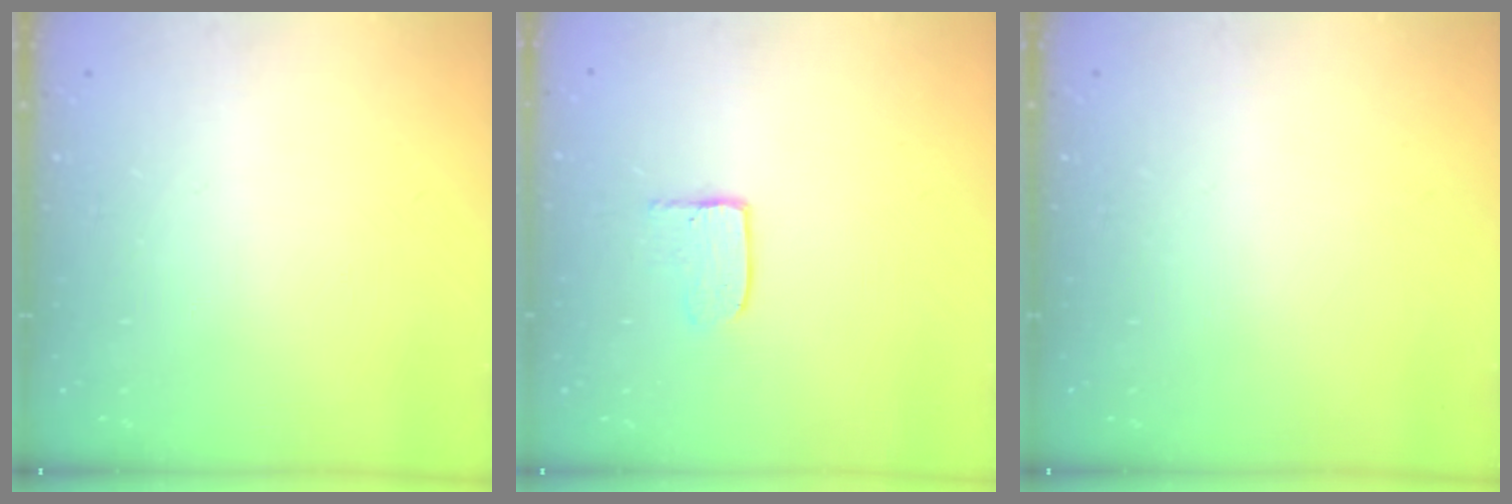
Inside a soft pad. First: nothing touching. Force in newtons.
{"total": 3.9, "press": 3.9, "slide": 0.4}
{"total": 0.0}